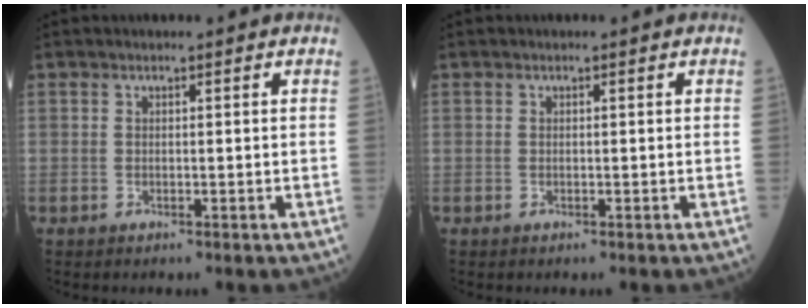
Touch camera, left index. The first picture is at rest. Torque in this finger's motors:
{"motor_torque": [0.00, 0.00, 0.00, 0.00]}